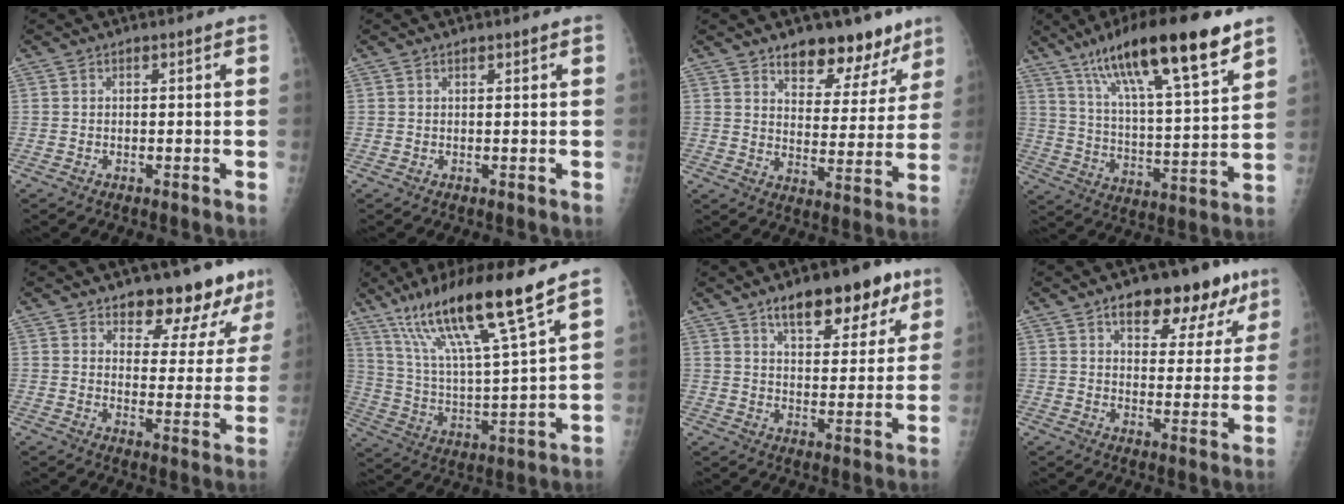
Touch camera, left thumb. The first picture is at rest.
{"total": 0.6, "force": [0.4, 0.2, 0.4], "torque": [-0.005, -0.001, 0.006]}
{"total": 12.7, "force": [9.4, 6.4, 5.8], "torque": [-0.026, -0.056, 0.141]}
{"total": 22.2, "force": [14.1, 4.4, 16.6], "torque": [-0.262, -0.042, 0.239]}
{"total": 12.6, "force": [10.2, 5.1, 5.4], "torque": [-0.021, -0.070, 0.128]}
{"total": 19.0, "force": [12.9, 1.0, 13.9], "torque": [-0.238, -0.057, 0.235]}
{"total": 14.8, "force": [9.2, 6.4, 9.6], "torque": [-0.093, -0.033, 0.136]}
{"total": 14.7, "force": [9.1, 7.2, 8.9], "torque": [-0.062, -0.030, 0.126]}